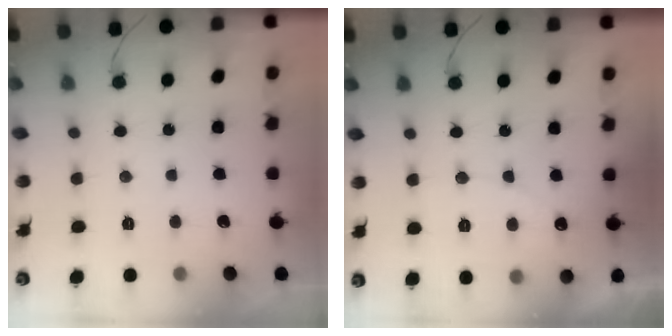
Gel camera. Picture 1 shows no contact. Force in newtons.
{"total": 3.8, "press": 3.8, "slide": 0.1}